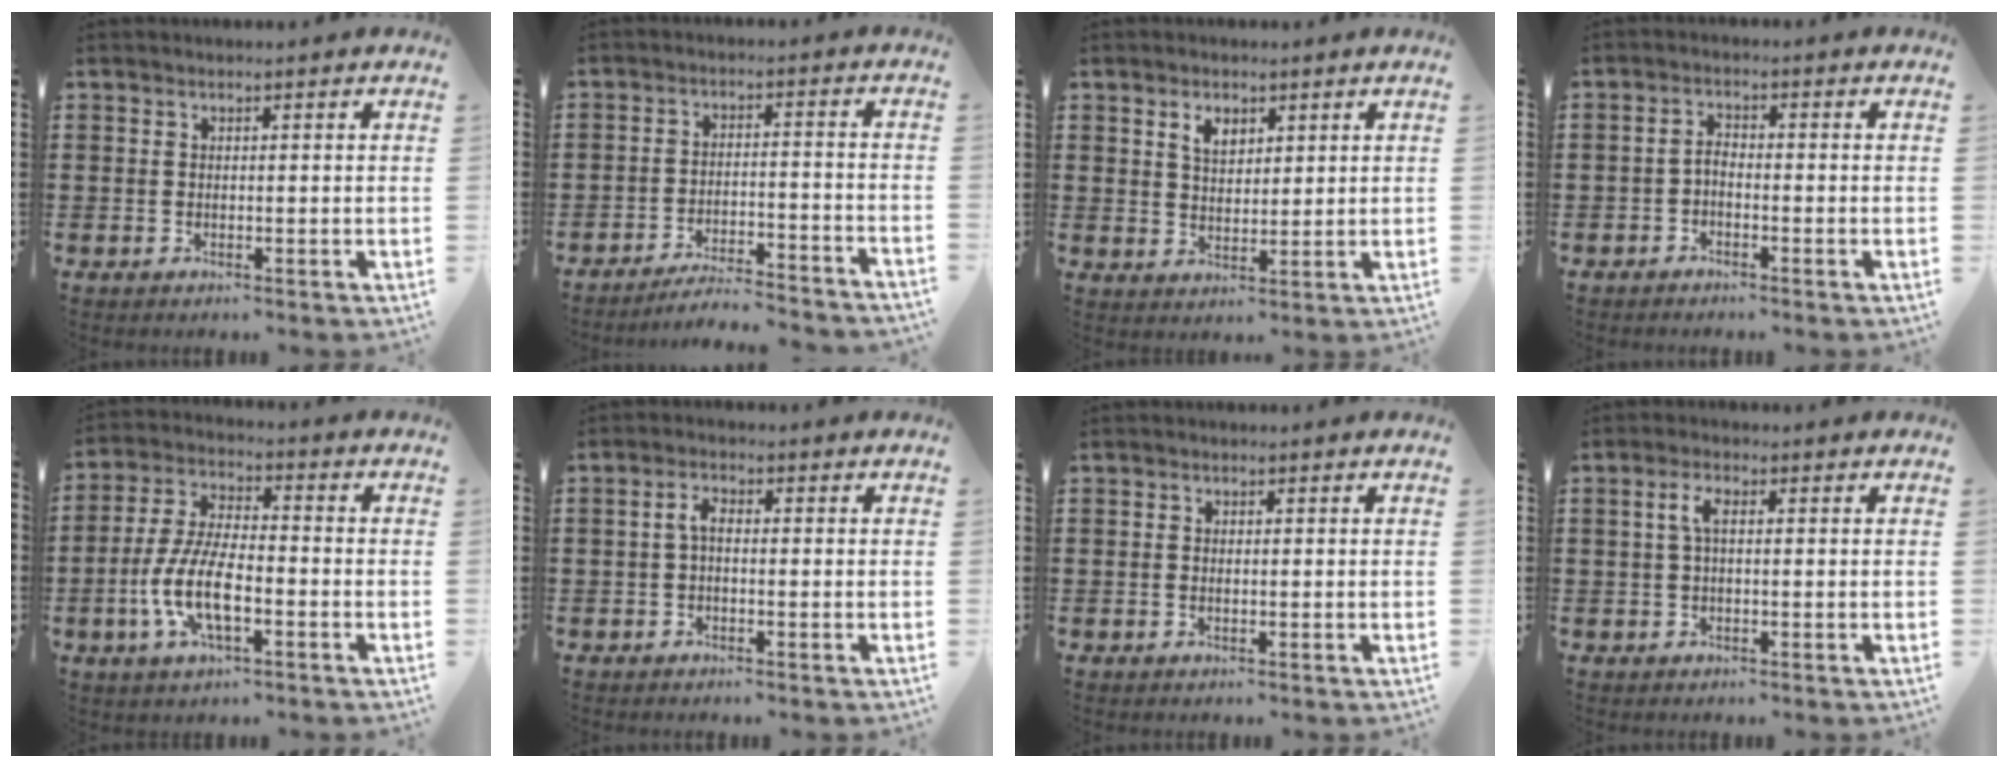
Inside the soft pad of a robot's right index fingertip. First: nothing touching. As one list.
[{"total": 4.9, "force": [-4.7, -0.1, 1.4], "torque": [-0.033, -0.008, -0.096]}, {"total": 3.4, "force": [2.0, 2.2, 1.8], "torque": [-0.044, 0.009, 0.035]}, {"total": 1.6, "force": [-1.2, 0.5, 0.9], "torque": [-0.020, 0.005, -0.026]}, {"total": 9.4, "force": [-3.2, 3.4, 8.1], "torque": [-0.189, -0.011, -0.064]}, {"total": 2.7, "force": [-0.4, 1.0, 2.4], "torque": [-0.061, 0.001, -0.015]}, {"total": 0.5, "force": [-0.1, 0.3, 0.4], "torque": [-0.011, -0.001, -0.001]}, {"total": 2.7, "force": [0.2, 1.0, 2.5], "torque": [-0.057, 0.003, -0.002]}]